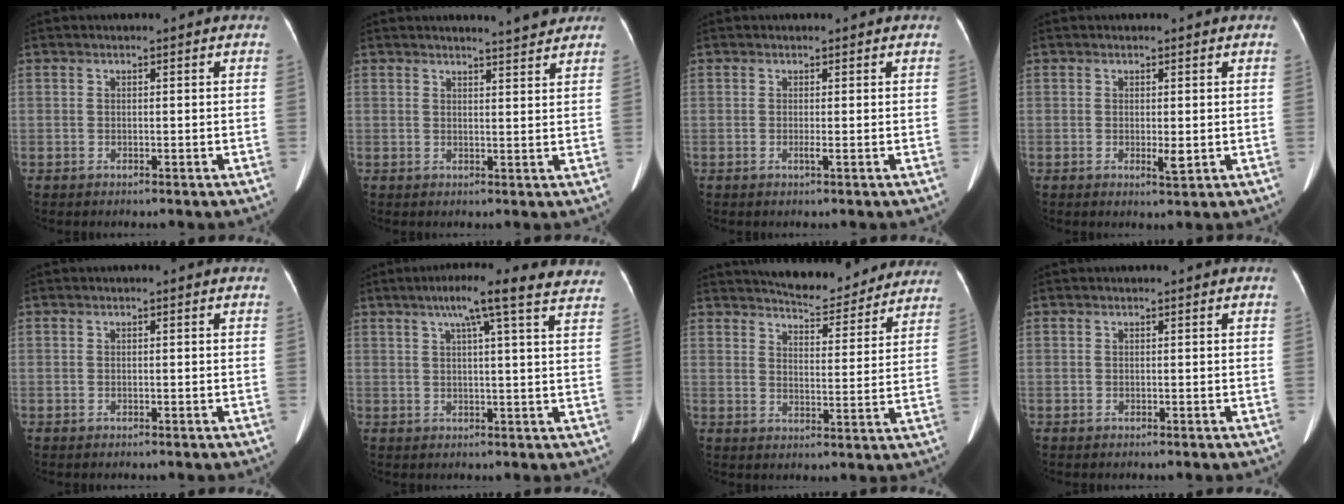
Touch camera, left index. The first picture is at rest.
{"total": 4.3, "force": [4.2, 0.1, 1.1], "torque": [-0.027, -0.004, 0.050]}
{"total": 0.9, "force": [0.3, -0.1, 0.8], "torque": [-0.019, 0.005, 0.005]}
{"total": 1.9, "force": [0.3, 0.5, 1.8], "torque": [-0.028, -0.004, 0.008]}
{"total": 0.0}
{"total": 15.3, "force": [12.3, 0.3, 9.1], "torque": [-0.133, 0.022, 0.141]}
{"total": 14.9, "force": [14.0, 3.0, 4.2], "torque": [-0.045, -0.011, 0.172]}
{"total": 0.0}